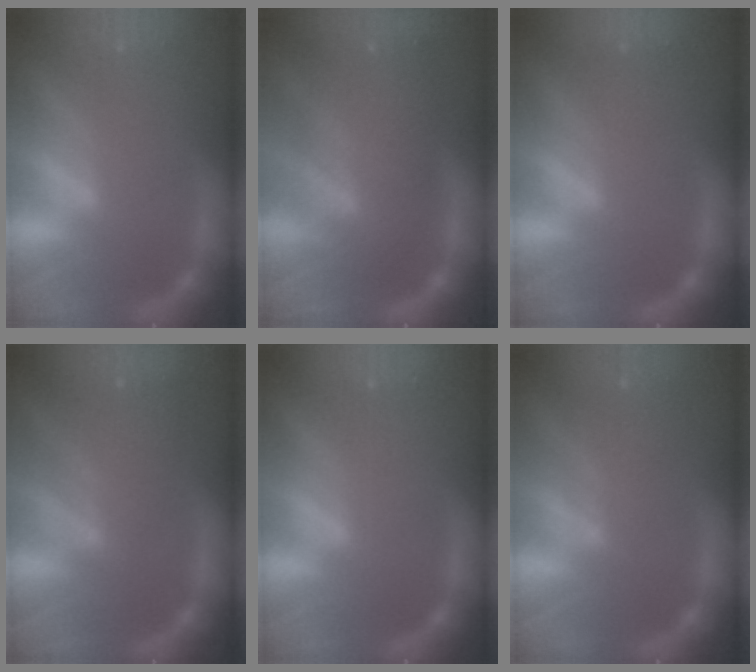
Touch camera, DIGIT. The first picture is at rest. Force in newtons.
{"total": 8.5}
{"total": 1.5}
{"total": 5.1}
{"total": 0.0}
{"total": 3.5}